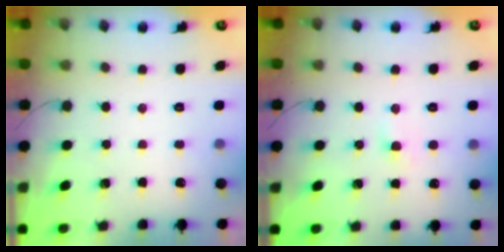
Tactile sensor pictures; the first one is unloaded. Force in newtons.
{"total": 1.8, "press": 1.6, "slide": 0.8}